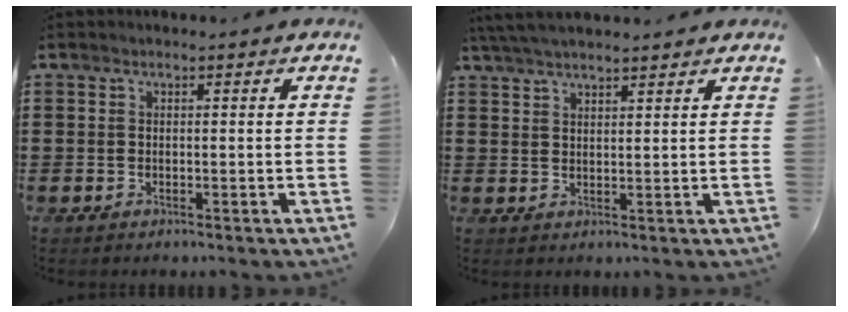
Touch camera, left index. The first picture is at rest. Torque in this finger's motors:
{"motor_torque": [0.66, -0.21, 0.50, 0.09]}